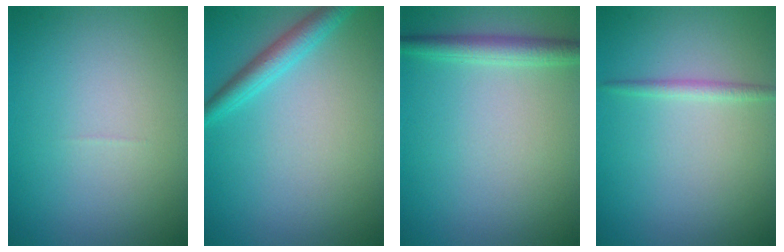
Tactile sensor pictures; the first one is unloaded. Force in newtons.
{"total": 2.6, "press": 2.6, "slide": 0.2}
{"total": 2.4, "press": 2.4, "slide": 0.1}
{"total": 1.1, "press": 1.1, "slide": 0.1}